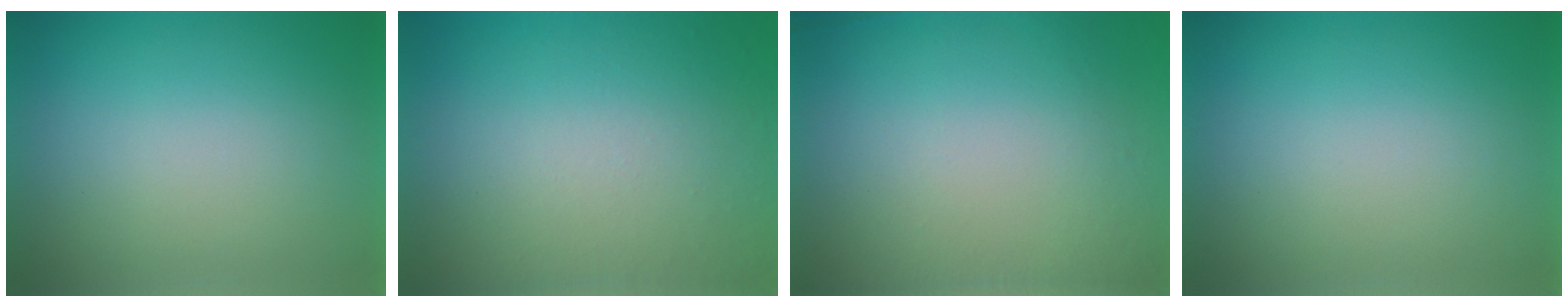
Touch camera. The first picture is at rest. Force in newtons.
{"total": 8.4}
{"total": 5.5}
{"total": 0.0}